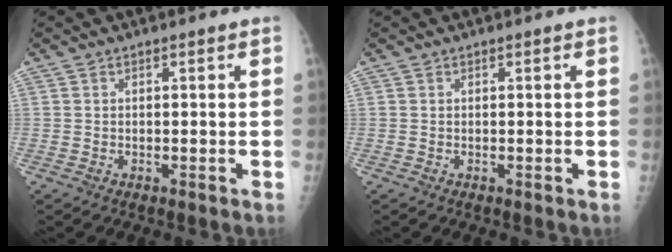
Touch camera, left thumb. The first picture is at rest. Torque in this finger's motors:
{"motor_torque": [0.15, 0.12, 0.07, 0.07, 0.00]}